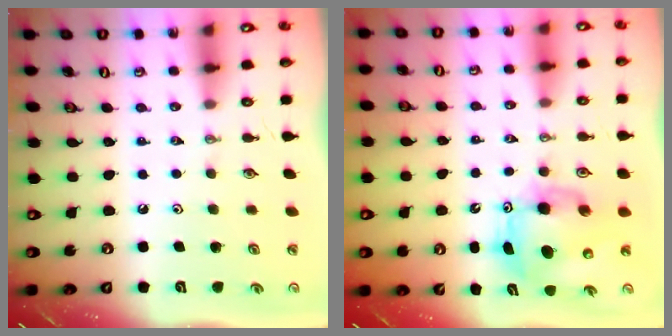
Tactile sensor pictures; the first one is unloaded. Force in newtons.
{"total": 9.0, "press": 8.9, "slide": 1.5}